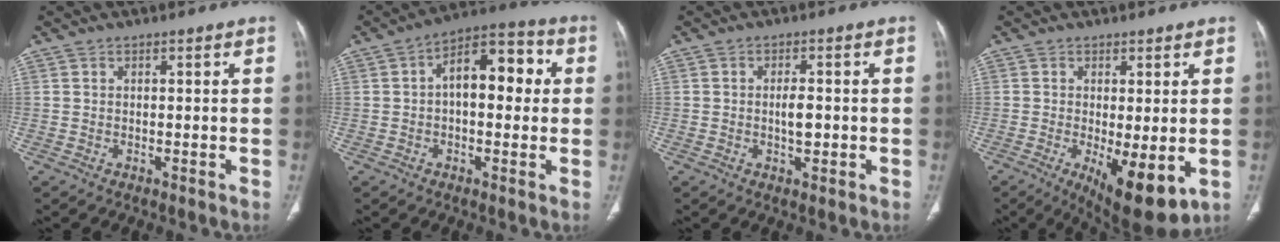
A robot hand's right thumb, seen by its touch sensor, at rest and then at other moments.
{"total": 12.1, "force": [1.4, 6.5, 10.1], "torque": [-0.119, 0.034, 0.011]}
{"total": 3.4, "force": [-0.4, 1.7, 3.0], "torque": [-0.046, 0.001, -0.006]}
{"total": 11.3, "force": [-2.8, 4.1, 10.1], "torque": [-0.148, -0.026, -0.029]}